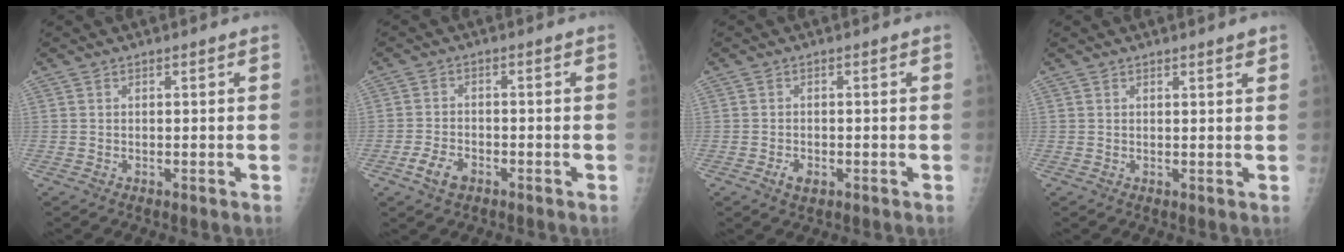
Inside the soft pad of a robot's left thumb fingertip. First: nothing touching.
{"total": 4.4, "force": [-2.4, 2.7, 2.5], "torque": [-0.046, 0.009, -0.043]}
{"total": 2.3, "force": [-1.0, 1.4, 1.4], "torque": [-0.023, 0.000, -0.013]}
{"total": 1.3, "force": [1.1, 0.1, 0.8], "torque": [-0.006, -0.007, 0.015]}